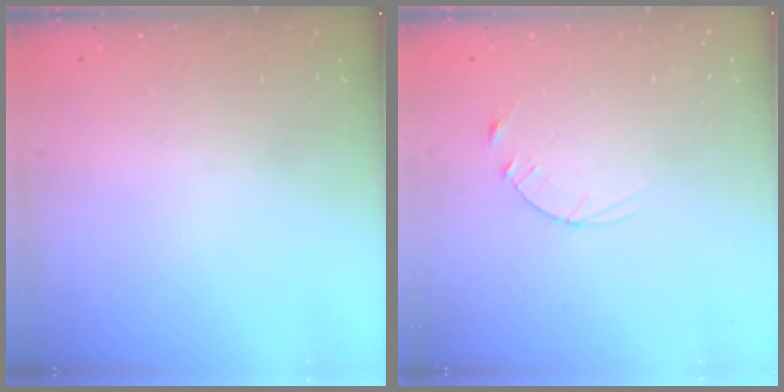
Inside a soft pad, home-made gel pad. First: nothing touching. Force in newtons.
{"total": 2.5, "press": 2.5, "slide": 0.3}